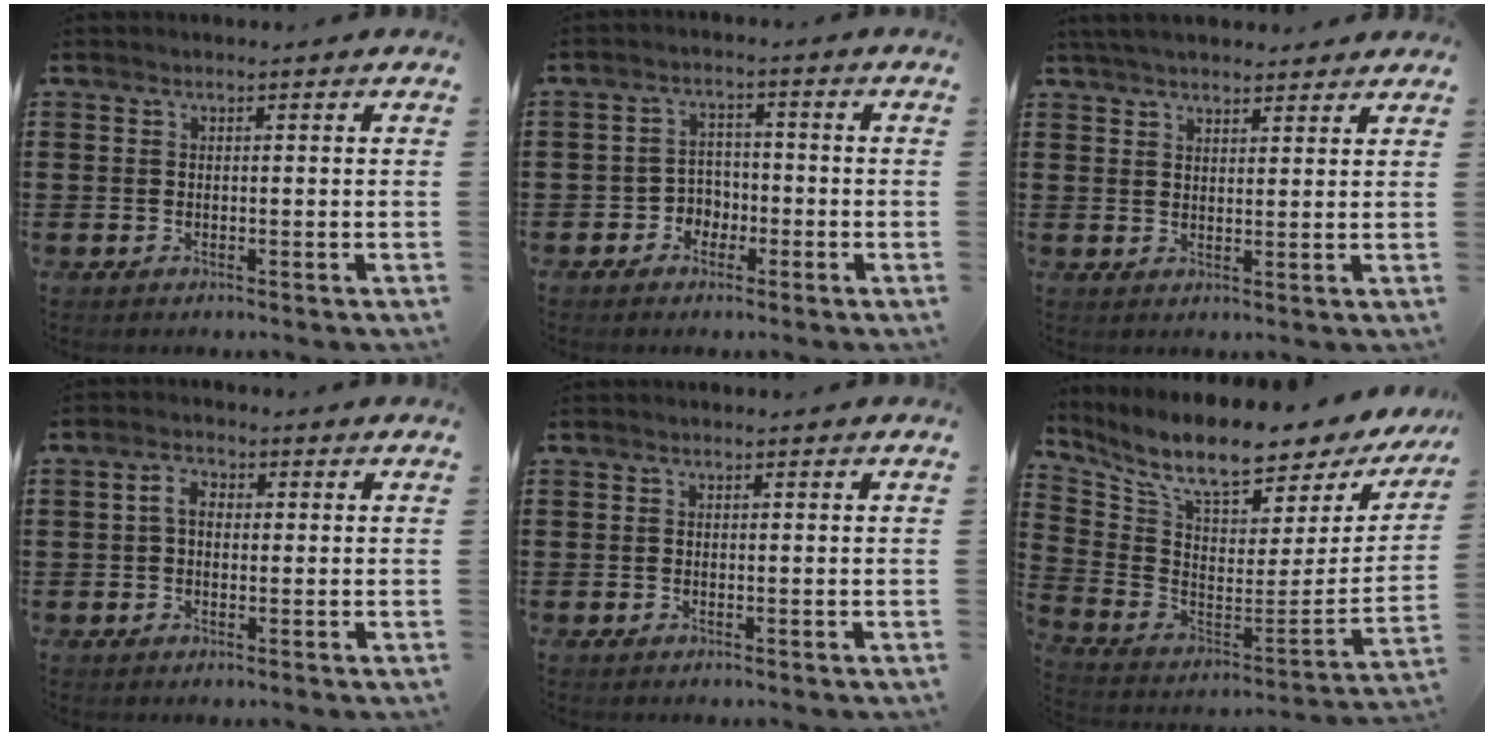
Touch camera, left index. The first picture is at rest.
{"total": 3.2, "force": [-2.0, 2.4, 0.8], "torque": [-0.026, 0.007, -0.045]}
{"total": 3.9, "force": [3.7, 0.4, 1.0], "torque": [-0.028, -0.002, 0.070]}
{"total": 3.1, "force": [0.3, 2.0, 2.4], "torque": [-0.051, 0.011, 0.001]}
{"total": 0.0}
{"total": 9.5, "force": [7.5, 1.8, 5.5], "torque": [-0.132, -0.062, 0.127]}